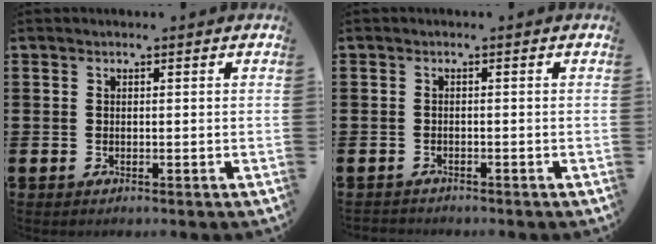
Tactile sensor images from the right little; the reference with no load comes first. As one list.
[{"total": 0.7, "force": [-0.7, 0.1, 0.0], "torque": [-0.001, 0.000, -0.015]}]